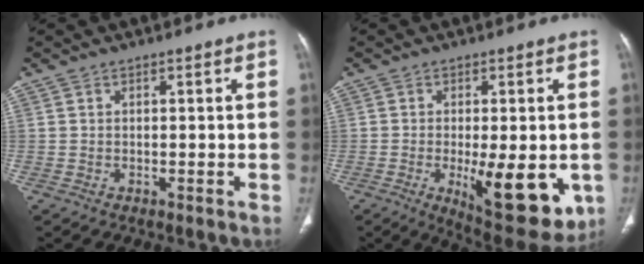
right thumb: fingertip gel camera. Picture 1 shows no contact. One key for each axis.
{"total": 15.9, "fx": -3.9, "fy": 6.2, "fz": 14.1, "tx": -0.170, "ty": -0.022, "tz": -0.037}